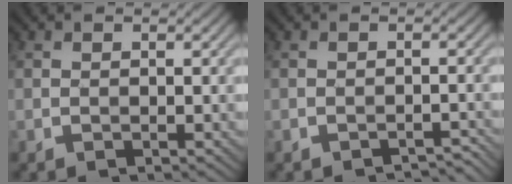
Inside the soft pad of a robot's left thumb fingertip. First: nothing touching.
{"total": 1.7, "force": [-1.6, 0.2, 0.4], "torque": [0.001, 0.005, -0.022]}